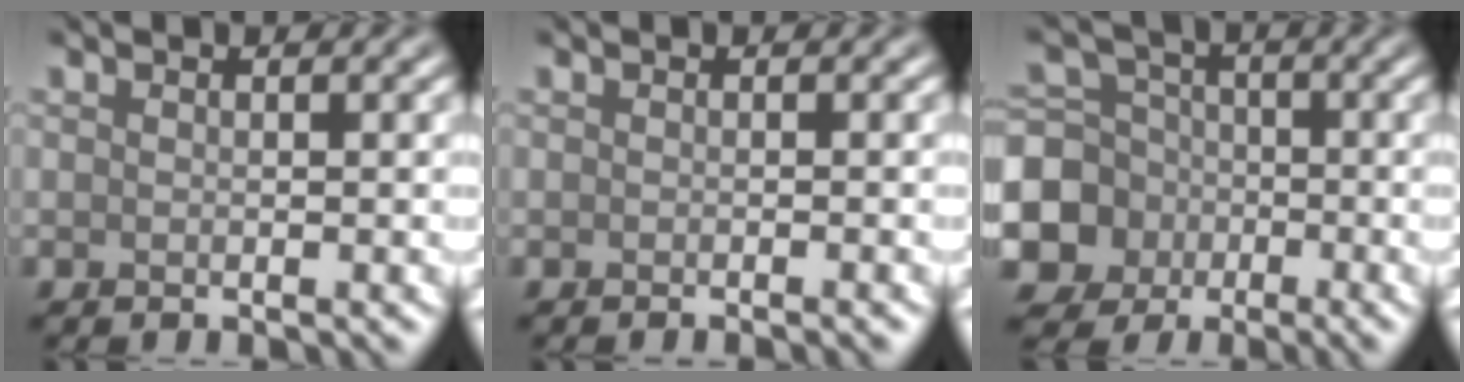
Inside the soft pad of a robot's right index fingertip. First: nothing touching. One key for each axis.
{"total": 0.9, "fx": -0.5, "fy": 0.2, "fz": 0.7, "tx": -0.004, "ty": -0.003, "tz": -0.010}
{"total": 8.2, "fx": -2.6, "fy": 7.4, "fz": 2.1, "tx": -0.048, "ty": -0.011, "tz": -0.074}